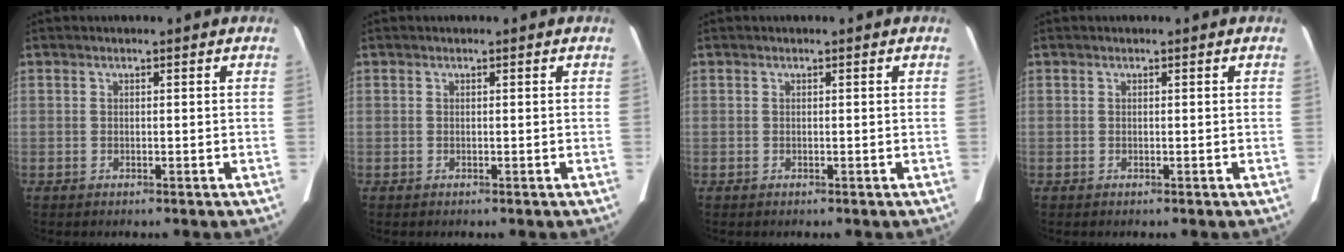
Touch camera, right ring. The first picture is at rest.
{"total": 0.0}
{"total": 0.0}
{"total": 0.0}